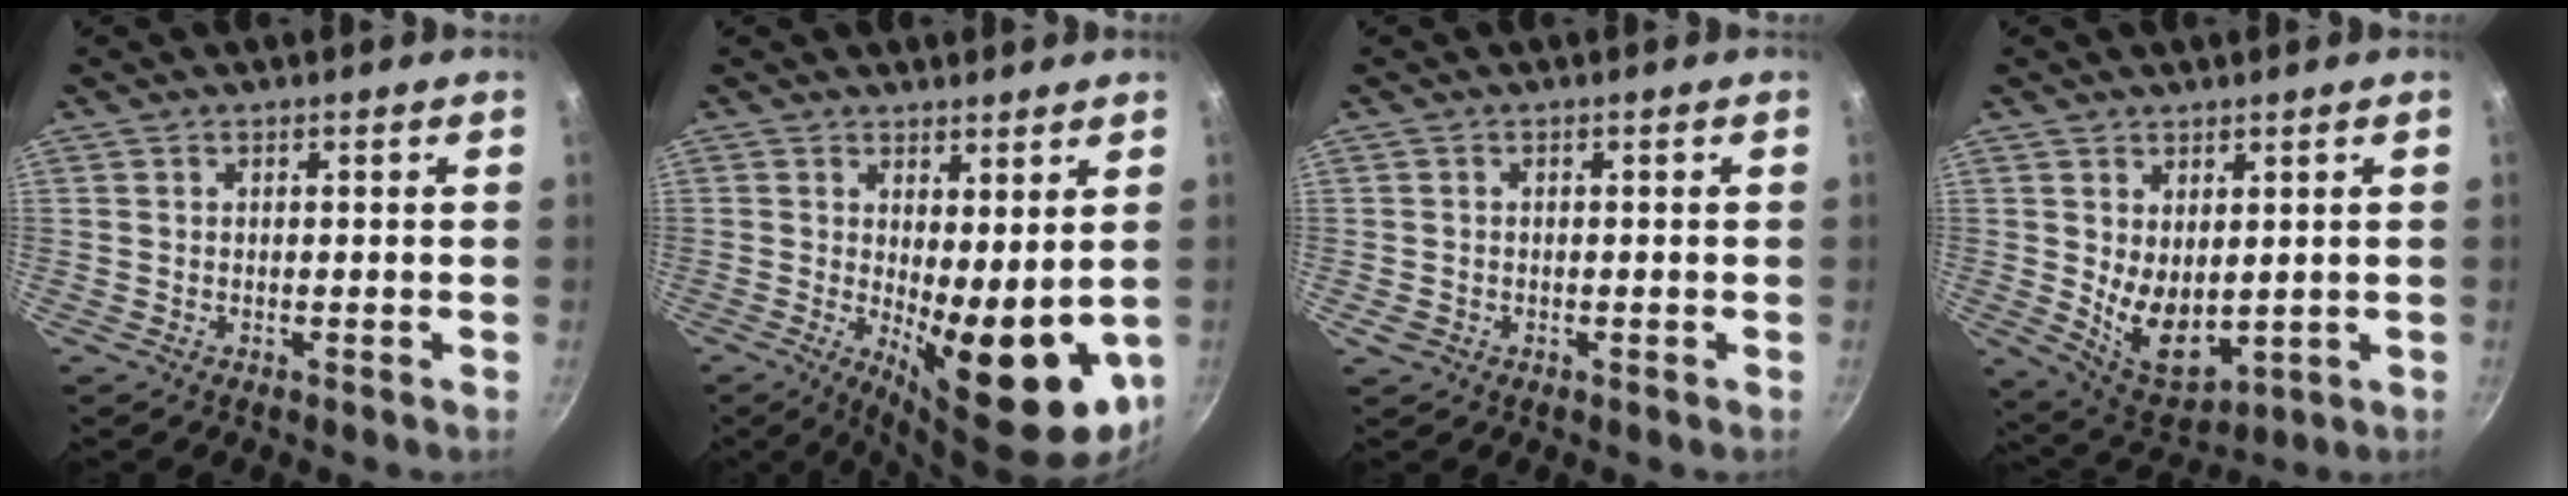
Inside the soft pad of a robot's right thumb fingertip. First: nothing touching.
{"total": 13.3, "force": [0.6, 5.0, 12.3], "torque": [-0.142, -0.029, 0.024]}
{"total": 1.8, "force": [-0.6, 1.5, 0.7], "torque": [-0.013, 0.002, -0.008]}
{"total": 9.7, "force": [1.1, 6.1, 7.5], "torque": [-0.098, -0.030, 0.046]}